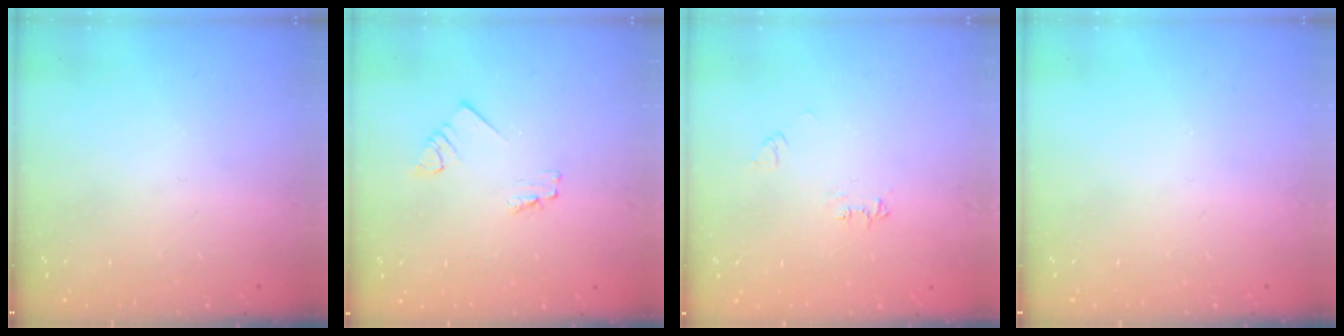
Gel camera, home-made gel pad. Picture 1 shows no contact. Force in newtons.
{"total": 1.2, "press": 1.2, "slide": 0.0}
{"total": 5.3, "press": 5.3, "slide": 0.6}
{"total": 0.0}